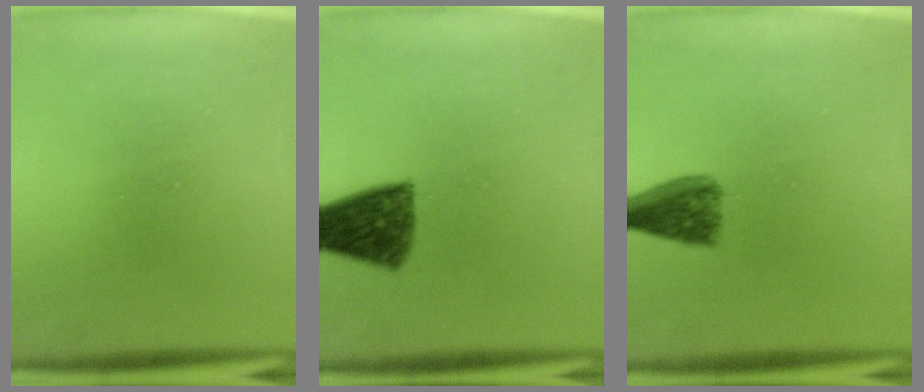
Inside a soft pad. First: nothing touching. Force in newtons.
{"total": 8.8}
{"total": 5.6}